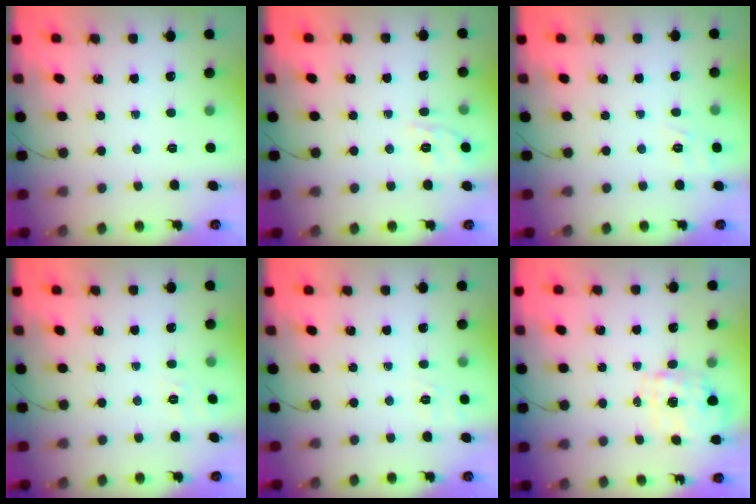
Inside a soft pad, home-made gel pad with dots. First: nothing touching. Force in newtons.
{"total": 2.3, "press": 2.0, "slide": 1.3}
{"total": 1.8, "press": 1.0, "slide": 1.5}
{"total": 3.1, "press": 2.6, "slide": 1.7}
{"total": 1.8, "press": 0.4, "slide": 1.7}
{"total": 1.5, "press": 1.4, "slide": 0.5}